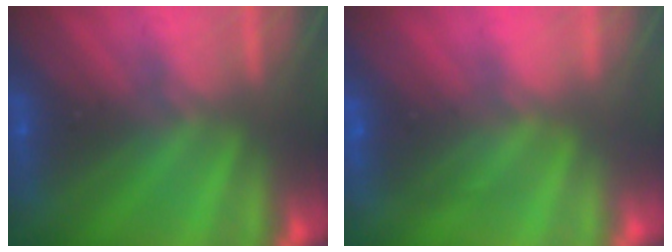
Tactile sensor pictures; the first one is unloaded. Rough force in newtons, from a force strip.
{"total": 2.6}